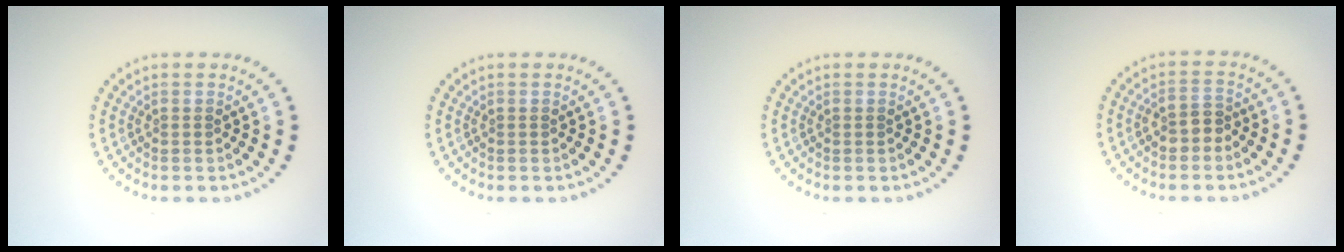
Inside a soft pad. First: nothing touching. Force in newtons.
{"total": 0.0}
{"total": 0.0}
{"total": 2.1, "press": 2.0, "slide": 0.7}